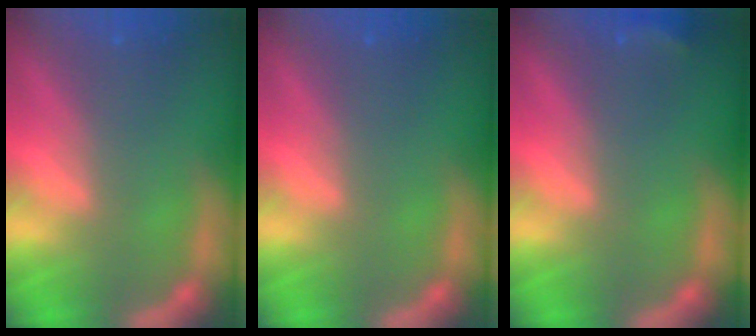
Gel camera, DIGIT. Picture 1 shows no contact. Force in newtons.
{"total": 0.0}
{"total": 1.9}